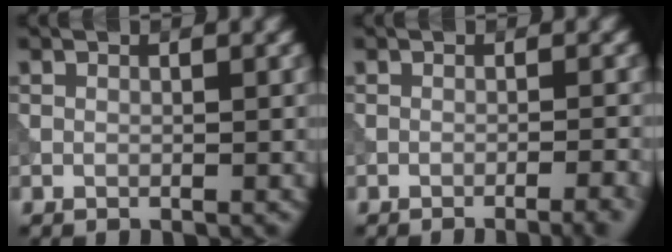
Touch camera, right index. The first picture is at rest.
{"total": 3.7, "force": [-2.4, 0.9, 2.7], "torque": [-0.027, 0.015, -0.035]}